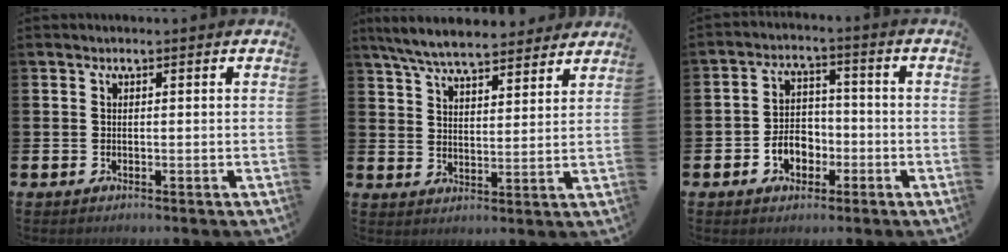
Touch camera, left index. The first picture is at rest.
{"total": 7.2, "force": [6.7, 1.3, 2.1], "torque": [-0.073, -0.028, 0.122]}
{"total": 4.6, "force": [-1.9, 3.5, 2.2], "torque": [-0.031, 0.002, -0.044]}